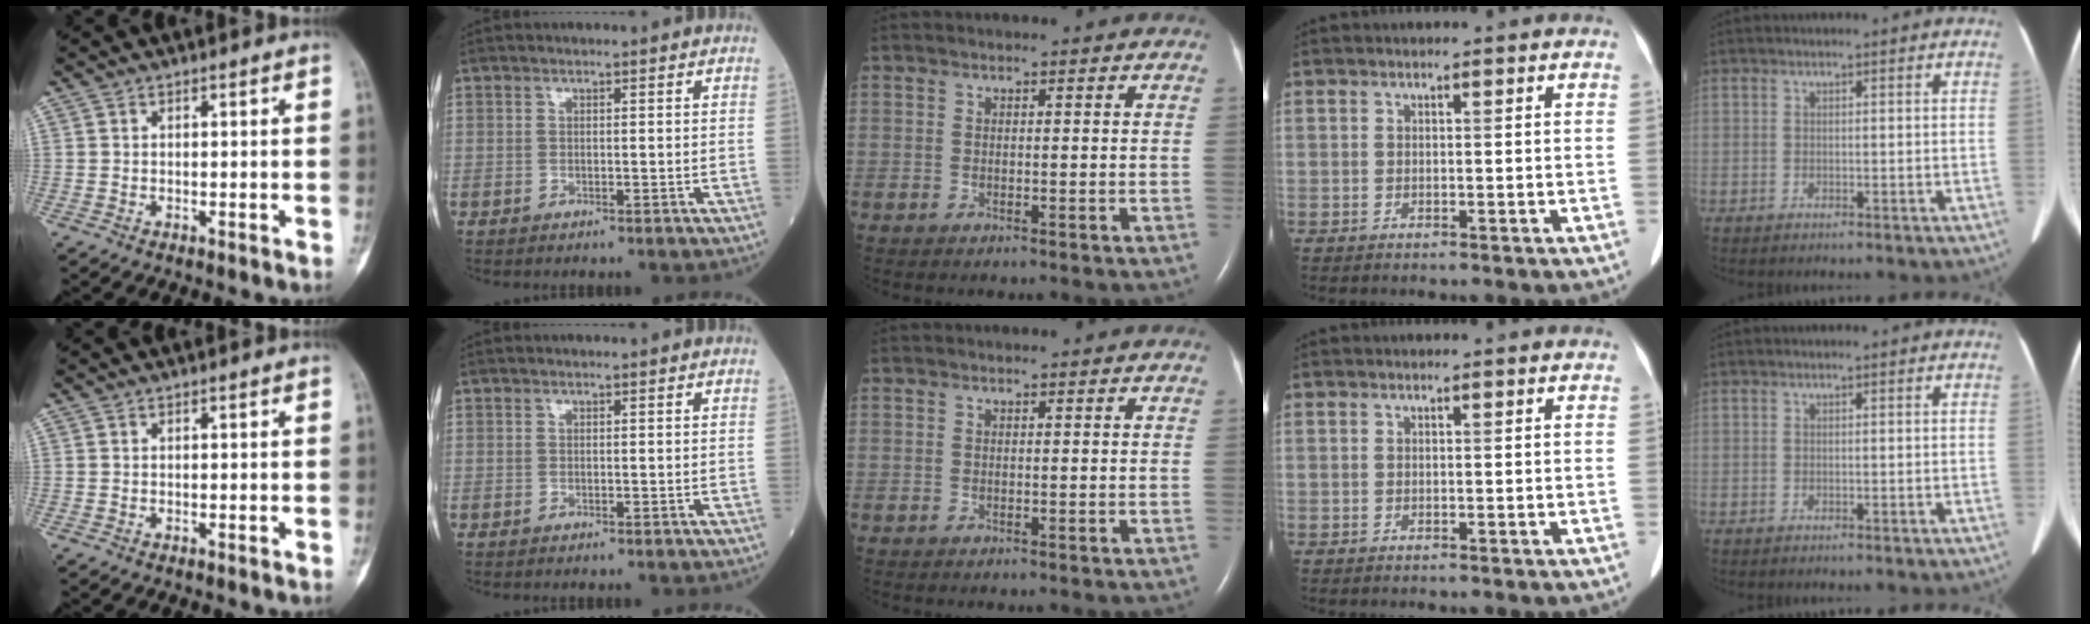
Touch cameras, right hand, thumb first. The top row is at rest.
{}